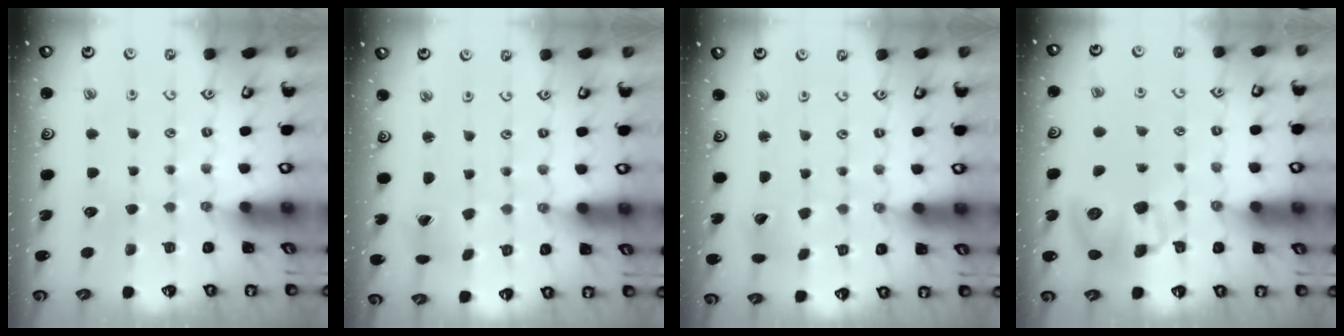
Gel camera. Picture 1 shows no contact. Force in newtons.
{"total": 1.6, "press": 1.6, "slide": 0.2}
{"total": 2.6, "press": 2.6, "slide": 0.3}
{"total": 10.3, "press": 10.3, "slide": 0.5}